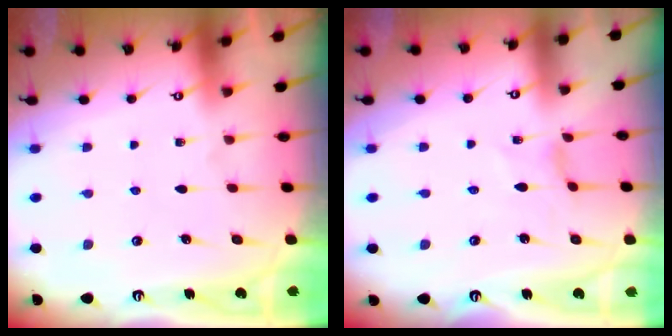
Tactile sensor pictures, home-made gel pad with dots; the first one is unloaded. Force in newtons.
{"total": 1.1, "press": 1.1, "slide": 0.3}